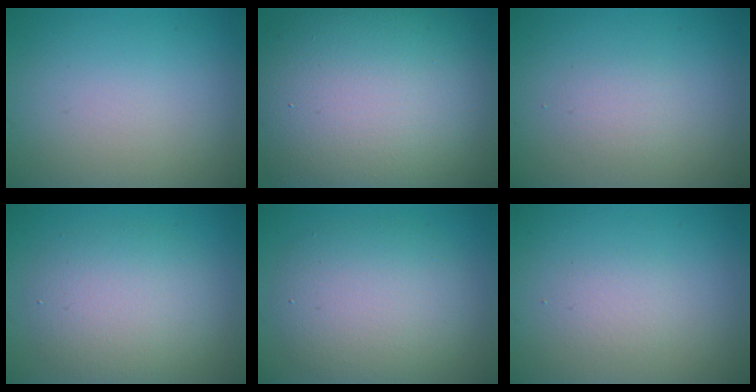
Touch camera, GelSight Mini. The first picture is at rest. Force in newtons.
{"total": 17.4, "press": 17.4, "slide": 1.0}
{"total": 1.4, "press": 1.3, "slide": 0.1}
{"total": 4.8, "press": 4.8, "slide": 0.1}
{"total": 5.9, "press": 5.9, "slide": 0.6}
{"total": 1.3, "press": 1.3, "slide": 0.2}